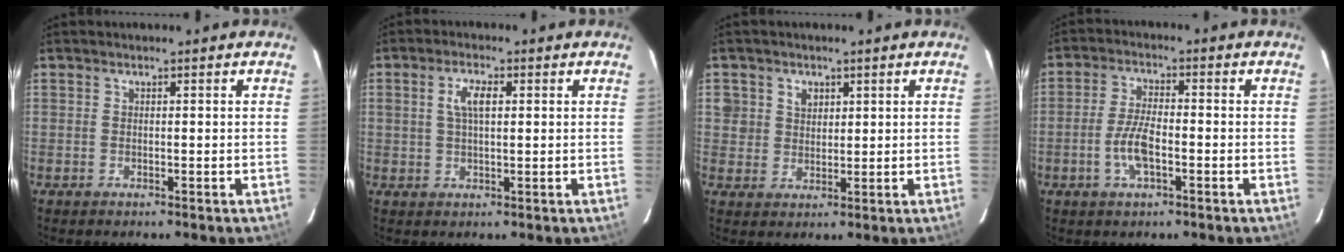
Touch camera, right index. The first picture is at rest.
{"total": 4.2, "force": [1.0, 1.7, 3.7], "torque": [-0.070, 0.008, 0.019]}
{"total": 4.2, "force": [1.3, 3.8, 0.9], "torque": [-0.006, 0.017, 0.027]}
{"total": 6.3, "force": [-2.3, 2.2, 5.5], "torque": [-0.117, 0.002, -0.045]}